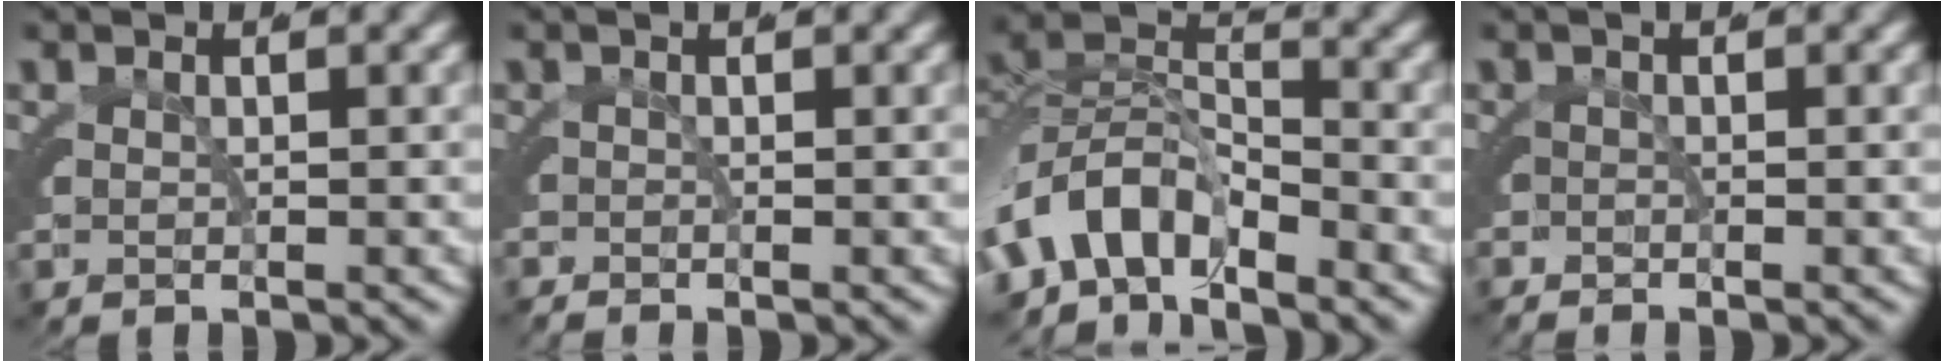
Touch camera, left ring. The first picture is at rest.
{"total": 0.8, "force": [-0.7, 0.2, -0.2], "torque": [0.017, 0.008, -0.022]}
{"total": 7.4, "force": [-3.8, 4.9, 4.1], "torque": [-0.086, -0.029, -0.060]}
{"total": 0.8, "force": [-0.8, -0.1, -0.1], "torque": [0.008, 0.004, -0.021]}